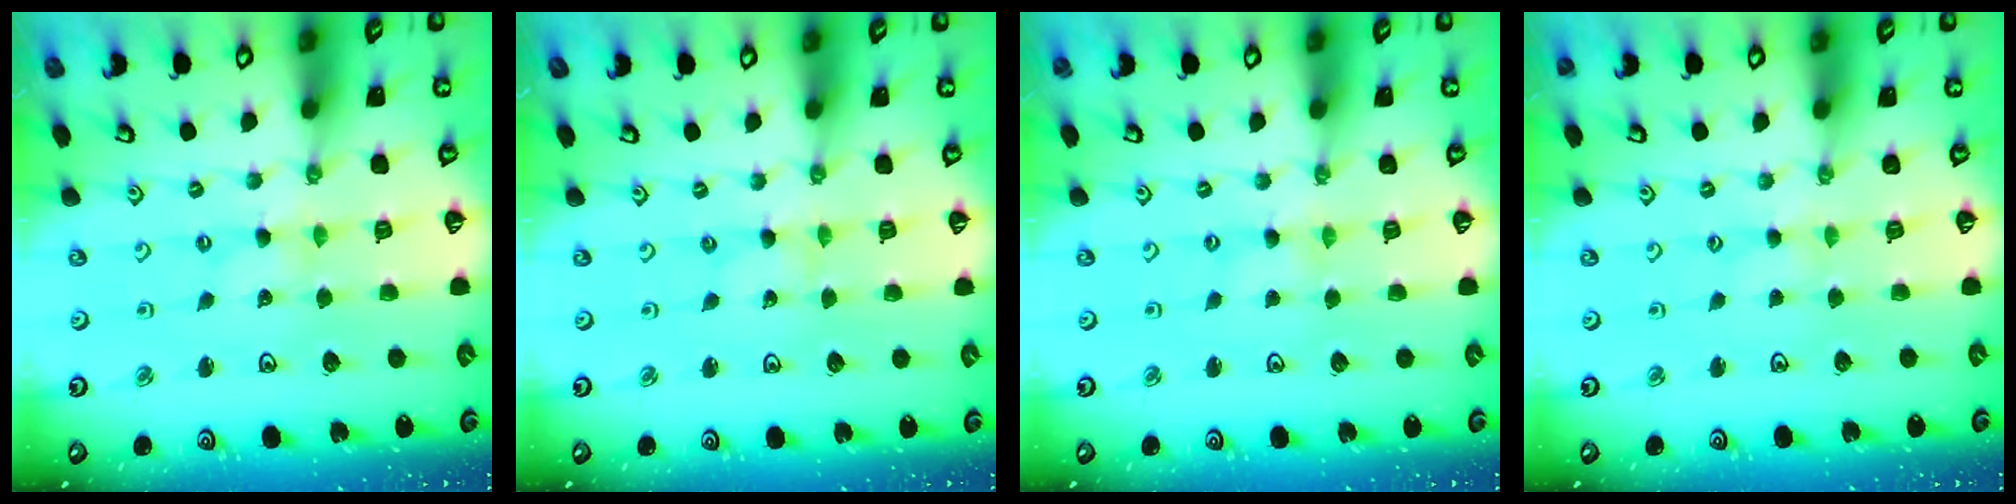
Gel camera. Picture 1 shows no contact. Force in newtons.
{"total": 0.0}
{"total": 0.0}
{"total": 0.0}